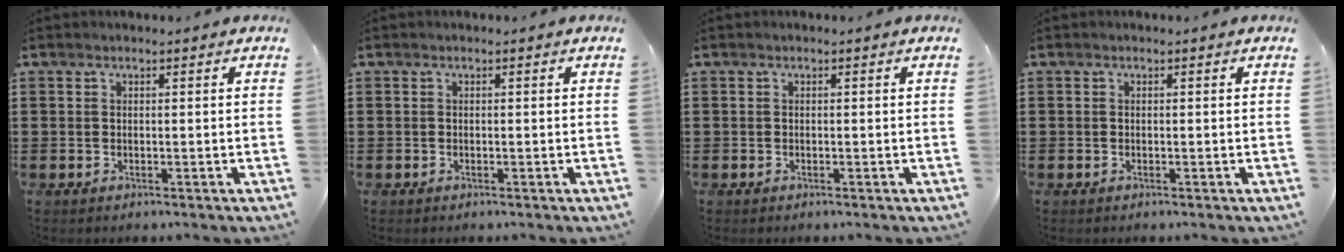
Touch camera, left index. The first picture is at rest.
{"total": 0.0}
{"total": 0.0}
{"total": 0.0}